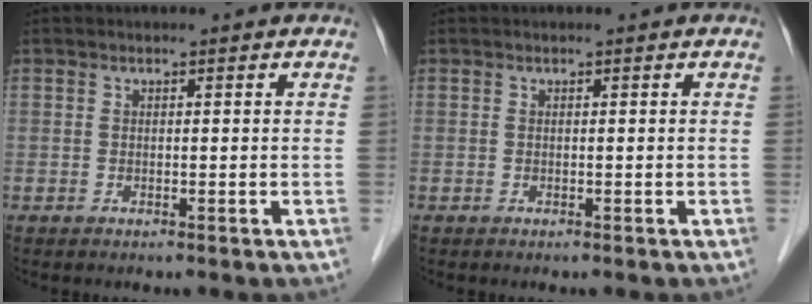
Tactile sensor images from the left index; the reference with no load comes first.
{"total": 0.0}